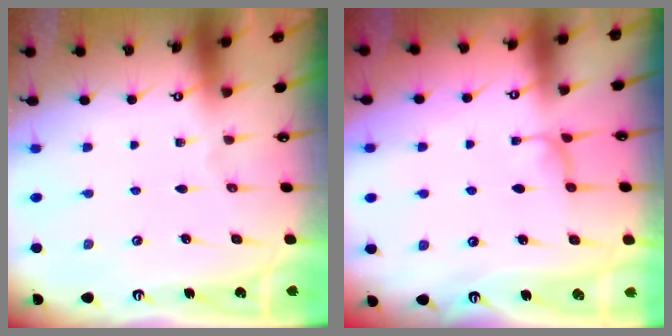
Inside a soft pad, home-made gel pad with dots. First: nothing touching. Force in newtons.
{"total": 1.1, "press": 0.9, "slide": 0.6}